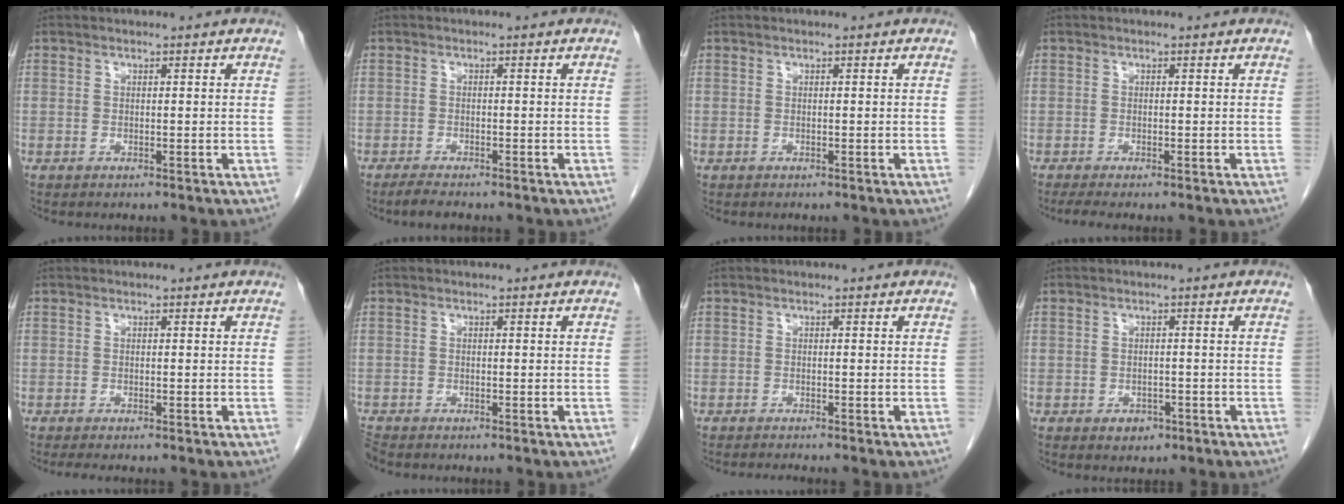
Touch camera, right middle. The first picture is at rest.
{"total": 2.4, "force": [-2.0, 0.4, 1.1], "torque": [-0.030, -0.007, -0.034]}
{"total": 0.0}
{"total": 2.2, "force": [-1.7, 0.1, 1.3], "torque": [-0.025, -0.008, -0.027]}
{"total": 2.9, "force": [-2.4, 0.4, 1.5], "torque": [-0.020, -0.007, -0.030]}
{"total": 1.4, "force": [-1.4, 0.3, 0.3], "torque": [-0.012, -0.006, -0.024]}
{"total": 1.7, "force": [-1.5, -0.4, 0.6], "torque": [-0.011, -0.003, -0.025]}
{"total": 2.1, "force": [-1.1, 1.5, 0.9], "torque": [-0.011, 0.004, -0.007]}